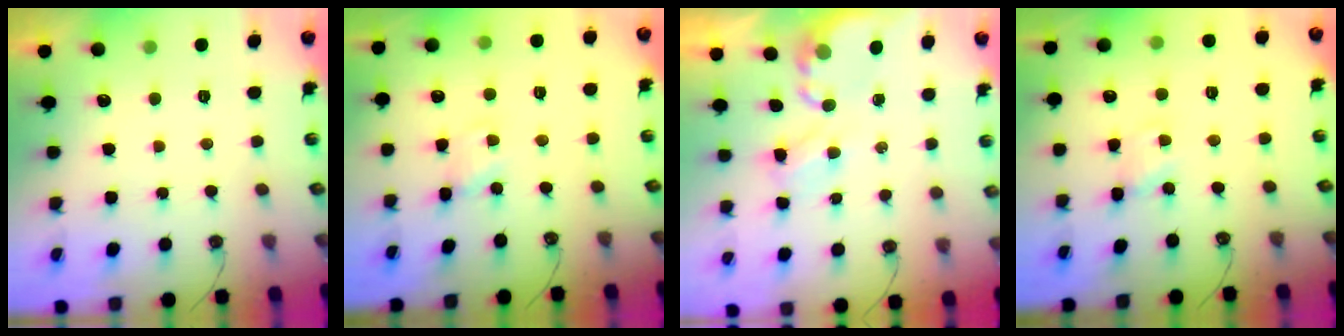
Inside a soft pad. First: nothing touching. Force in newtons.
{"total": 1.8, "press": 1.8, "slide": 0.2}
{"total": 3.9, "press": 3.9, "slide": 0.3}
{"total": 1.8, "press": 1.8, "slide": 0.2}